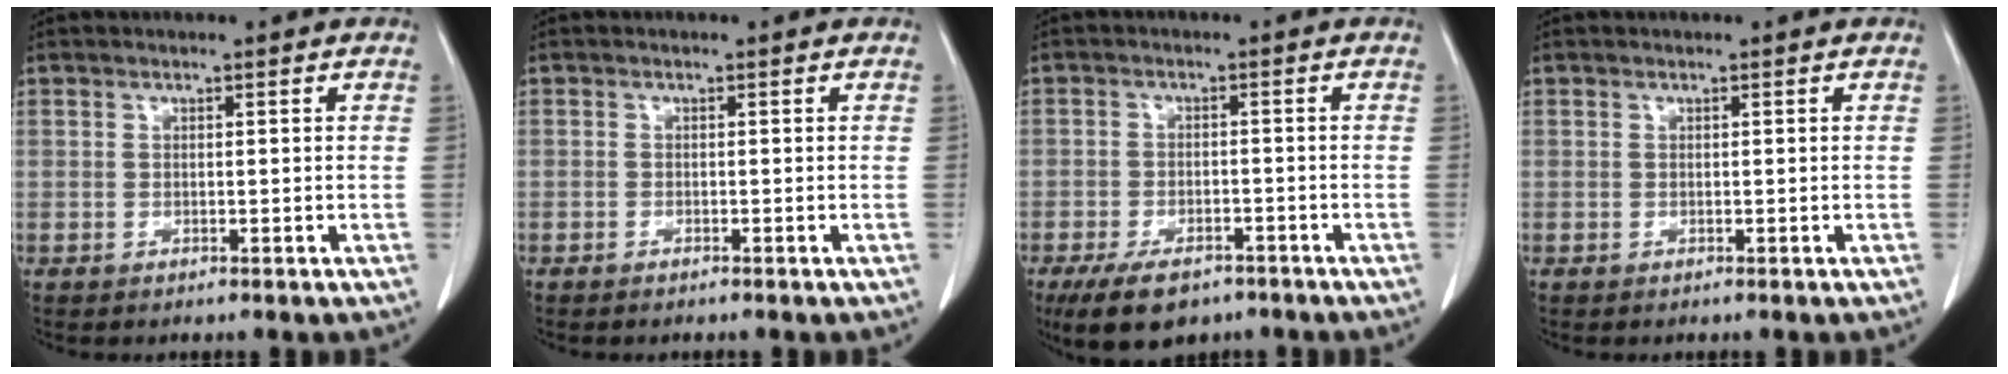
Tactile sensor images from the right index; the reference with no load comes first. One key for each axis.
{"total": 0.5, "fx": -0.5, "fy": 0.0, "fz": 0.1, "tx": -0.007, "ty": -0.001, "tz": -0.009}
{"total": 8.1, "fx": -5.8, "fy": 3.8, "fz": 4.1, "tx": -0.071, "ty": -0.003, "tz": -0.093}
{"total": 0.0}